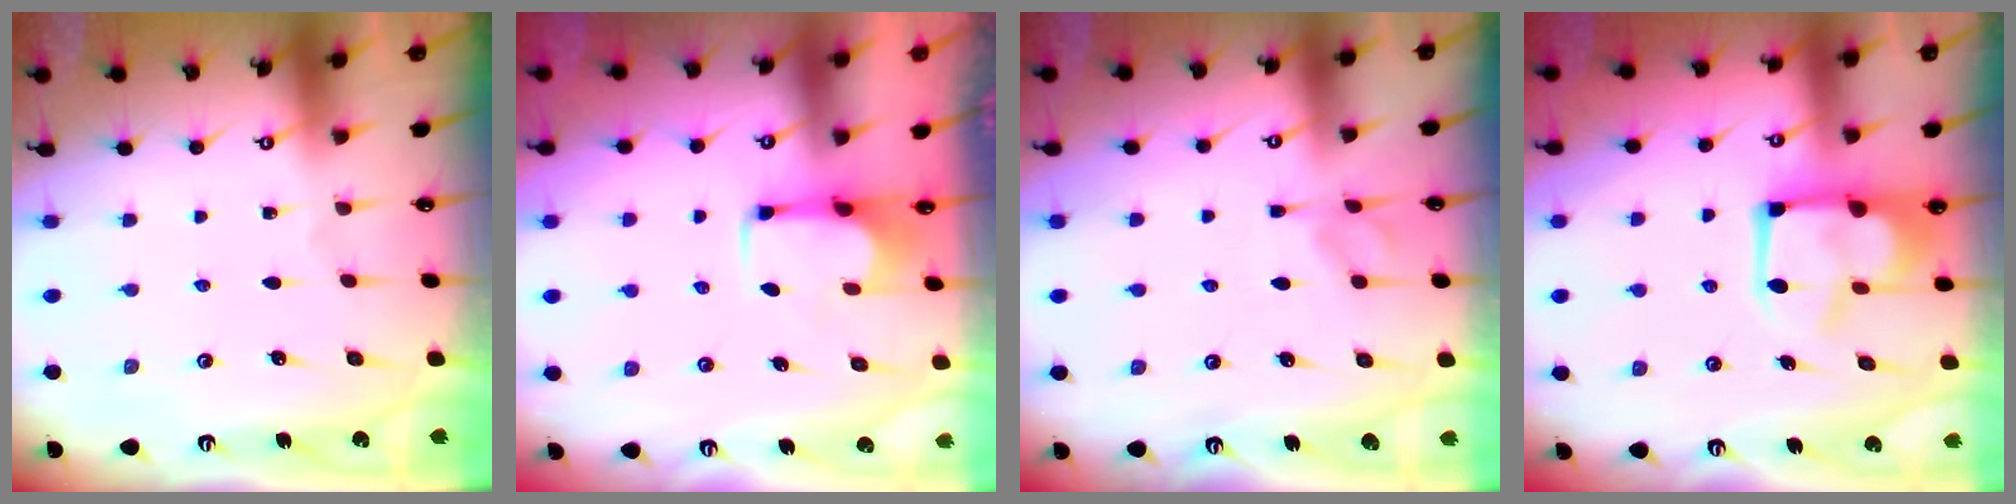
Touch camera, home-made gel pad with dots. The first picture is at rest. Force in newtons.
{"total": 2.8, "press": 2.5, "slide": 1.1}
{"total": 4.8, "press": 4.8, "slide": 0.8}
{"total": 9.5, "press": 9.4, "slide": 1.1}